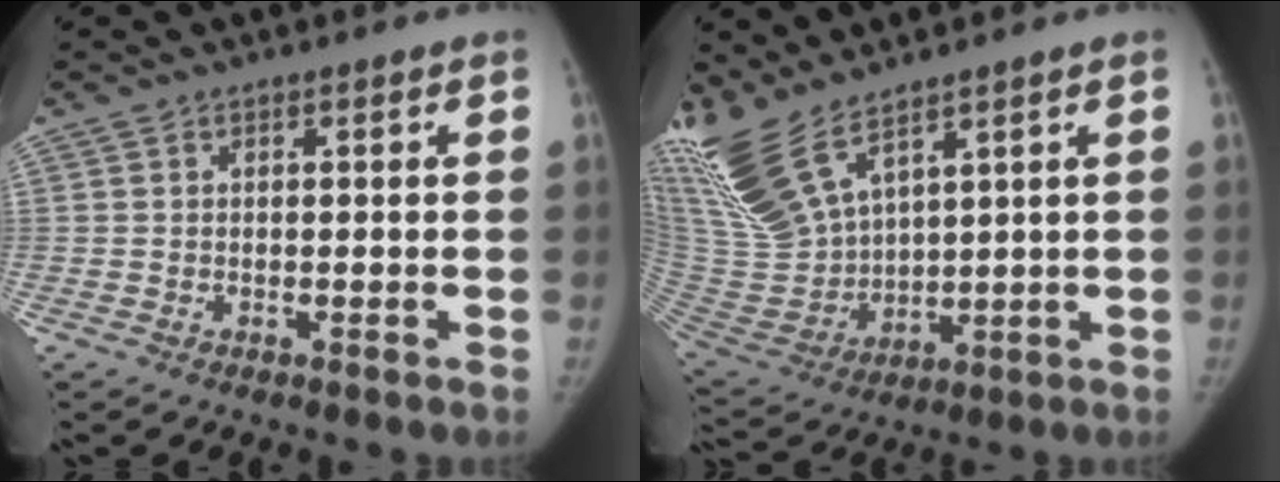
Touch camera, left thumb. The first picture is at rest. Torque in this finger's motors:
{"motor_torque": [0.21, 0.06, 1.43, -1.34, 0.16]}